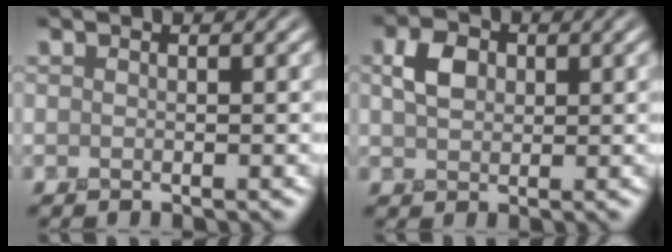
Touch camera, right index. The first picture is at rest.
{"total": 2.8, "force": [0.4, 2.1, 1.7], "torque": [-0.039, 0.005, 0.002]}